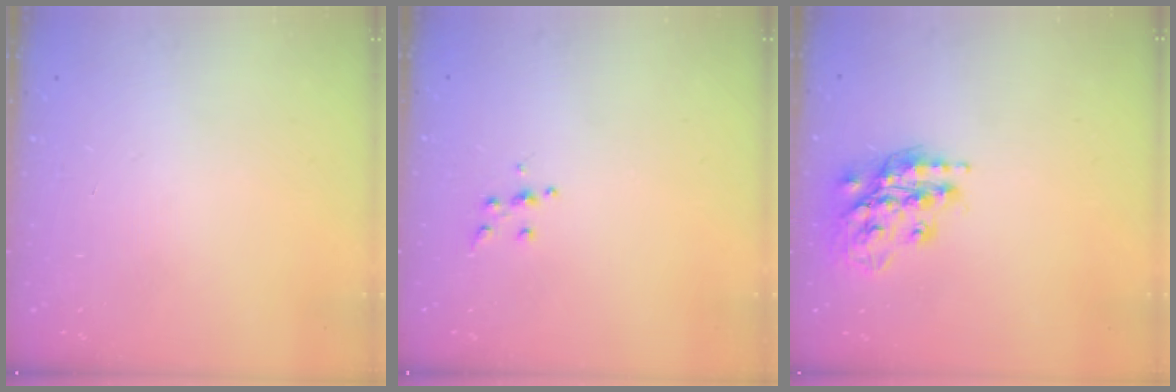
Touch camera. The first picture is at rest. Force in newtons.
{"total": 4.8, "press": 4.8, "slide": 0.6}
{"total": 17.5, "press": 17.4, "slide": 1.4}